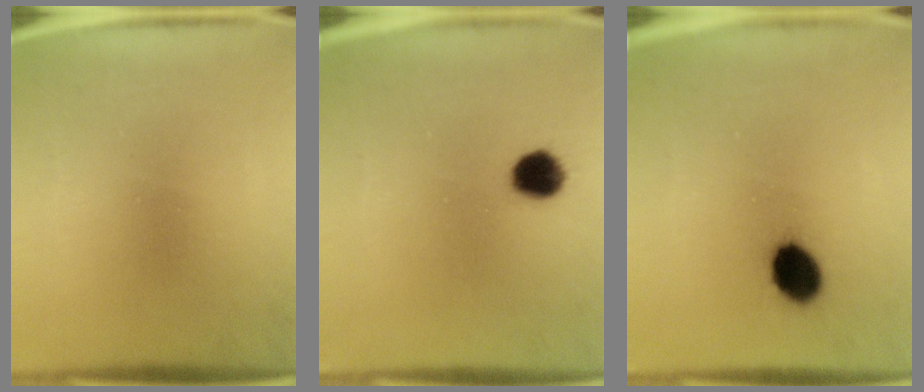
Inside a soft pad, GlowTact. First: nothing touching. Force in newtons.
{"total": 6.0}
{"total": 6.8}